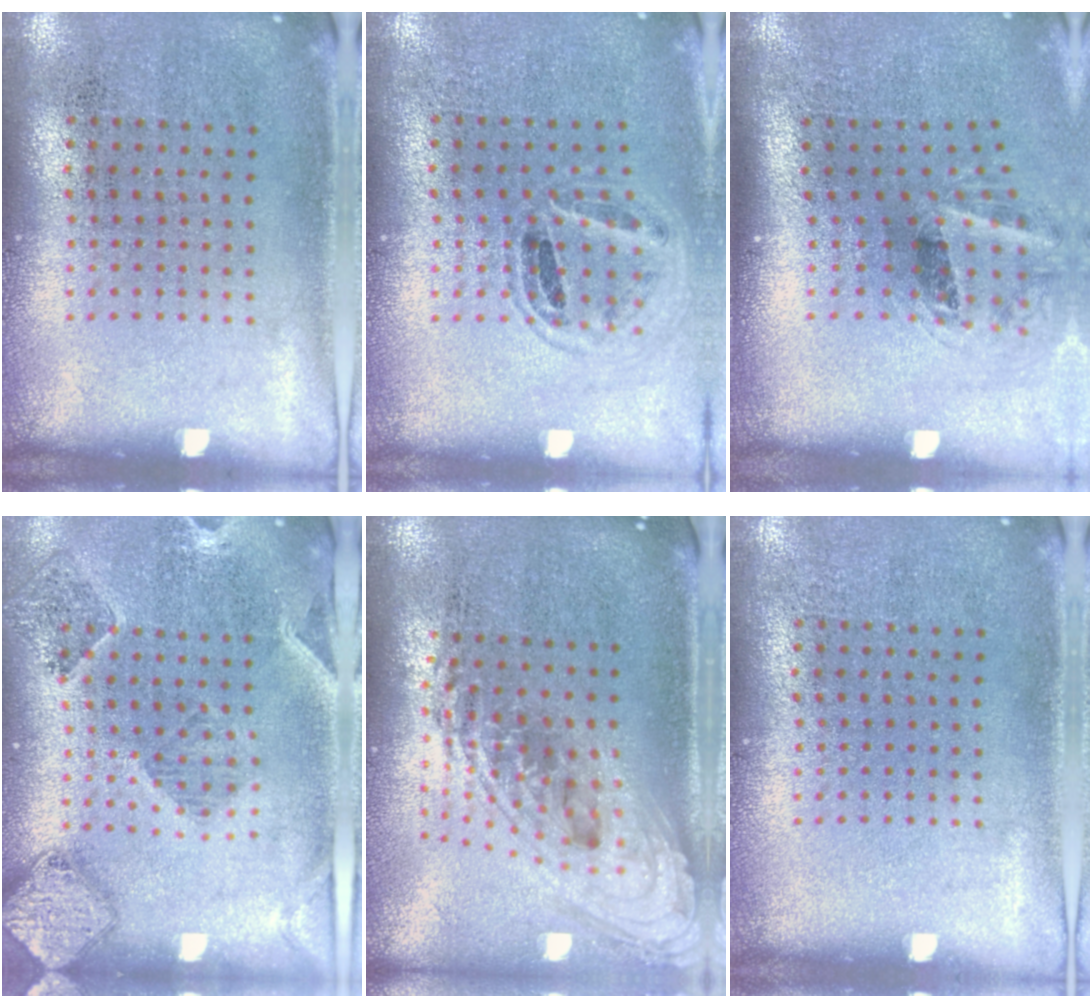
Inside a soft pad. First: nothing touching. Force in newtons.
{"total": 1.0, "press": 1.0, "slide": 0.1}
{"total": 1.6, "press": 1.1, "slide": 1.1}
{"total": 1.4, "press": 1.4, "slide": 0.3}
{"total": 2.3, "press": 1.6, "slide": 1.7}
{"total": 0.0}